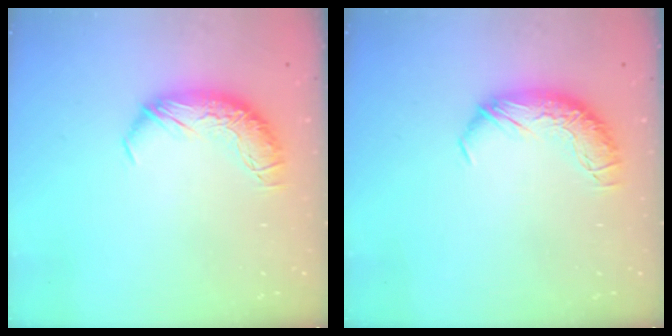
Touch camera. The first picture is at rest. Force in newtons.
{"total": 0.0}